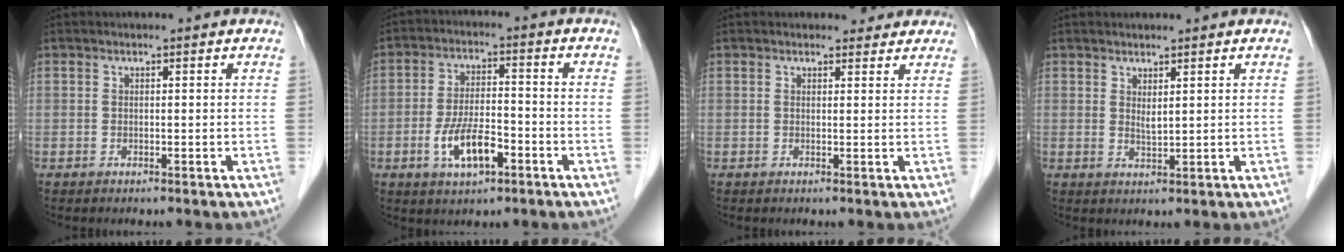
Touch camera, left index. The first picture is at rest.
{"total": 7.7, "force": [-3.4, 2.8, 6.4], "torque": [-0.128, 0.003, -0.058]}
{"total": 2.4, "force": [2.2, 1.1, 0.2], "torque": [0.001, 0.002, 0.019]}
{"total": 1.5, "force": [0.8, 0.3, 1.2], "torque": [-0.026, -0.006, 0.018]}